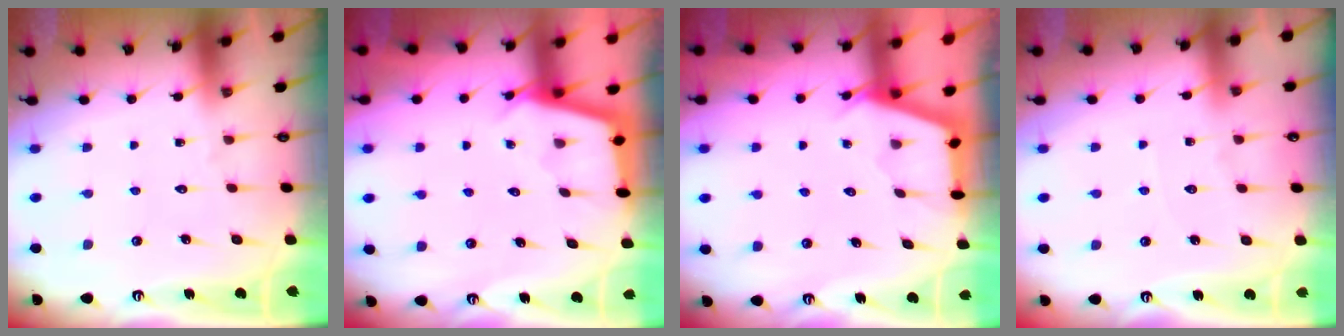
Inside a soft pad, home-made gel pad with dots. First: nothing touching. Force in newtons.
{"total": 3.0, "press": 2.9, "slide": 0.3}
{"total": 2.7, "press": 2.7, "slide": 0.4}
{"total": 4.5, "press": 4.4, "slide": 0.7}